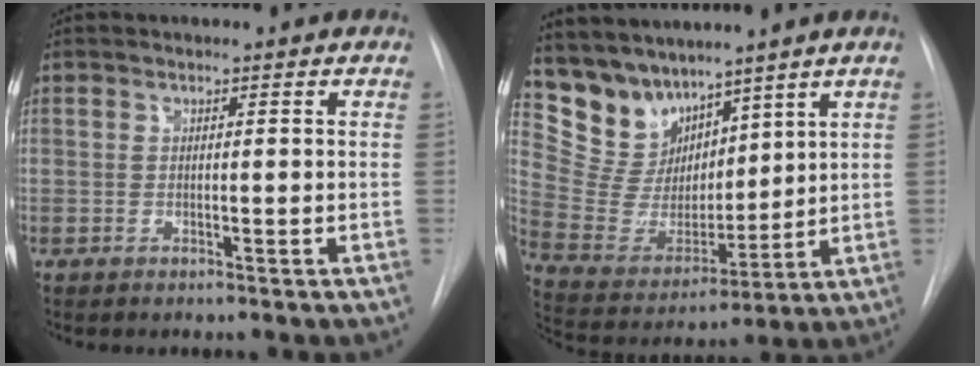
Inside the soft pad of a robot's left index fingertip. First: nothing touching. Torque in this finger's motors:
{"motor_torque": [0.14, -0.15, 0.02, -0.02]}